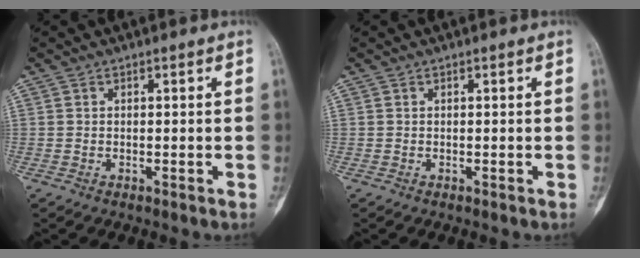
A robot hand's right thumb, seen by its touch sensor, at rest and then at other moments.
{"total": 0.0}